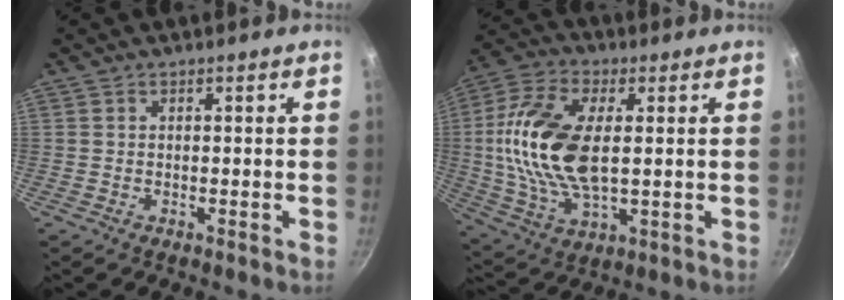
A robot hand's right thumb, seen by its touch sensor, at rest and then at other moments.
{"total": 18.7, "force": [1.7, 9.8, 15.8], "torque": [-0.311, 0.004, 0.027]}